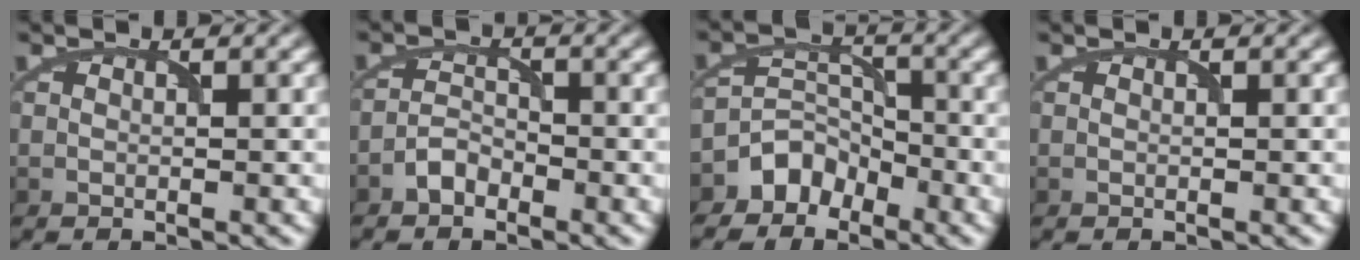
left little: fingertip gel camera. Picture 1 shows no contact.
{"total": 1.8, "force": [-1.6, 0.8, 0.5], "torque": [-0.004, 0.009, -0.031]}
{"total": 3.3, "force": [-2.6, 2.0, 0.2], "torque": [0.013, 0.010, -0.047]}
{"total": 0.0}